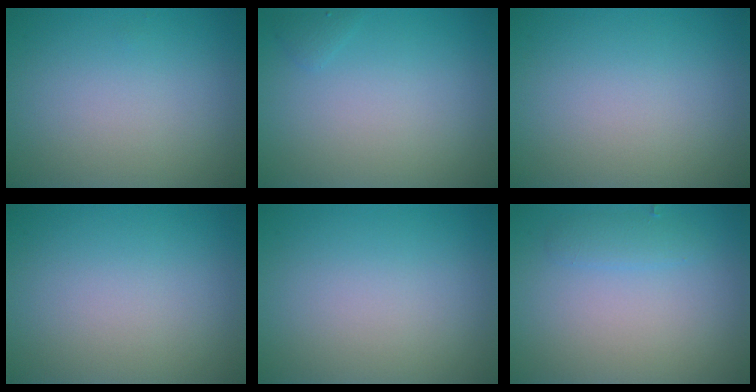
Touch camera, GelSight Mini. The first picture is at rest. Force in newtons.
{"total": 0.6, "press": 0.6, "slide": 0.1}
{"total": 0.0}
{"total": 0.0}
{"total": 0.0}
{"total": 1.3, "press": 1.3, "slide": 0.1}